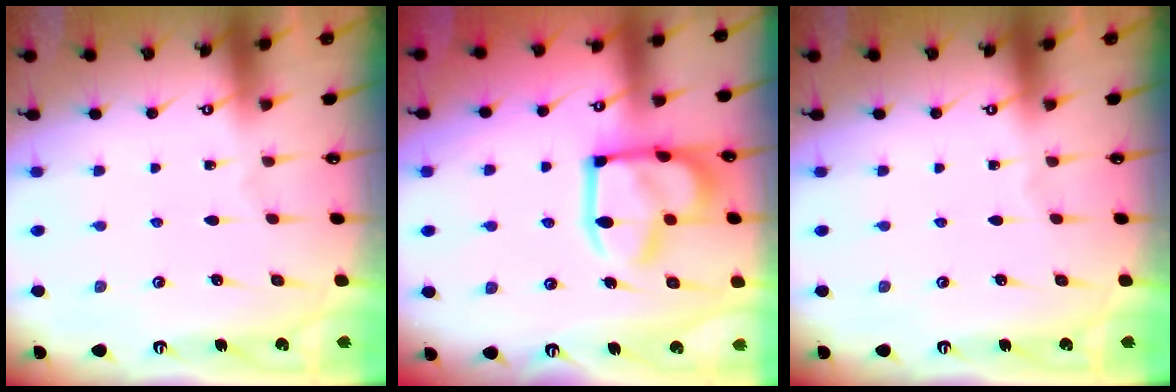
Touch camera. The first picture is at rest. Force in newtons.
{"total": 17.2, "press": 17.1, "slide": 1.7}
{"total": 0.0}